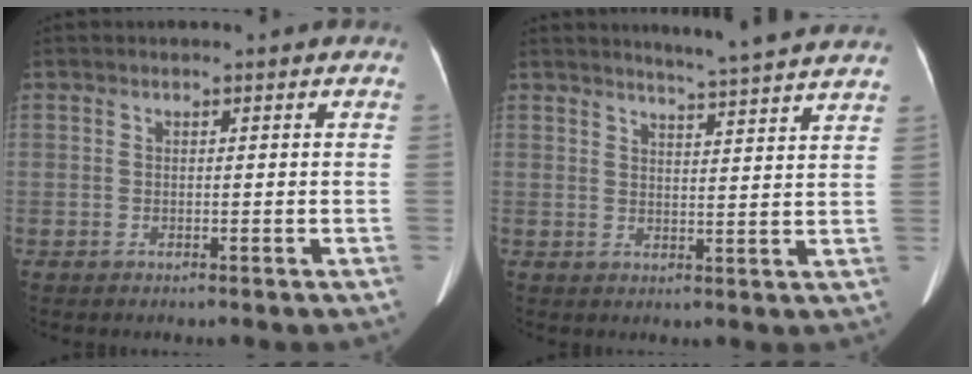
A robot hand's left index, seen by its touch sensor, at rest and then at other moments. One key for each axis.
{"total": 10.2, "fx": 9.6, "fy": -0.9, "fz": 3.3, "tx": -0.053, "ty": -0.007, "tz": 0.111}